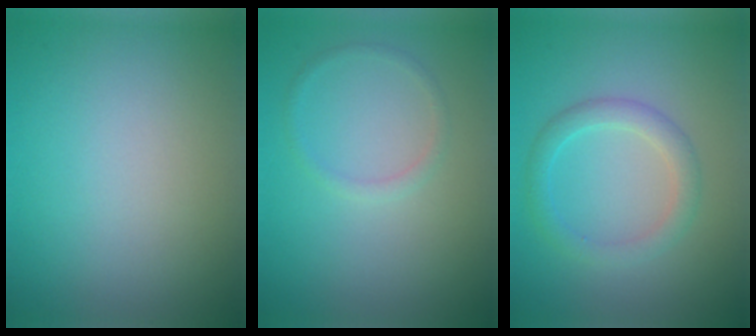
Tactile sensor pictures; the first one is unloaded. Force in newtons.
{"total": 1.0, "press": 0.9, "slide": 0.2}
{"total": 2.4, "press": 2.4, "slide": 0.2}